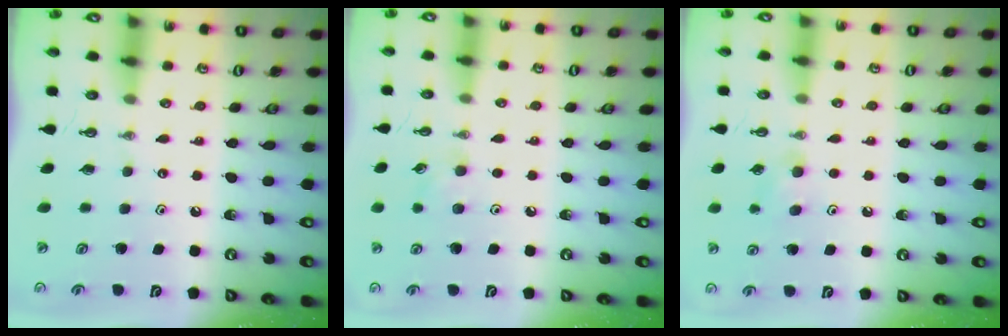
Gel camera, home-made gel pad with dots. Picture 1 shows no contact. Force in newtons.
{"total": 5.7, "press": 5.6, "slide": 1.5}
{"total": 6.7, "press": 6.0, "slide": 2.8}